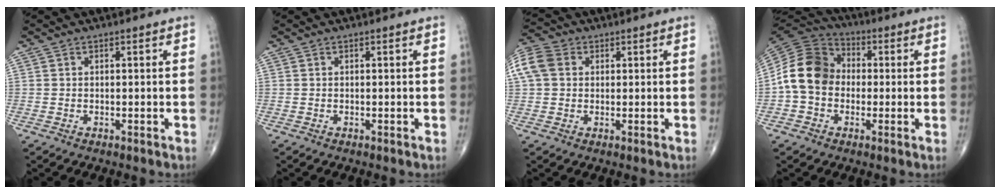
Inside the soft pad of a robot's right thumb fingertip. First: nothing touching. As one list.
[{"total": 0.0}, {"total": 10.0, "force": [2.5, 7.9, 5.5], "torque": [-0.132, 0.024, 0.044]}, {"total": 12.5, "force": [-0.6, 10.1, 7.3], "torque": [-0.125, 0.036, -0.025]}]